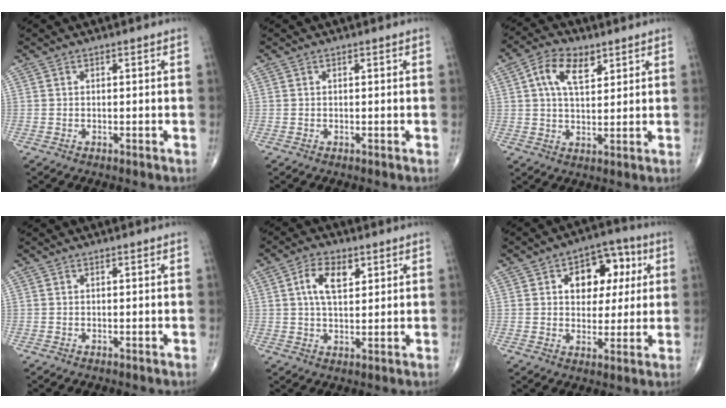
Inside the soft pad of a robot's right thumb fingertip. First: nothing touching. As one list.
[{"total": 0.0}, {"total": 8.6, "force": [3.7, 4.7, 6.2], "torque": [-0.101, -0.005, 0.063]}, {"total": 0.0}, {"total": 7.0, "force": [2.5, 3.7, 5.4], "torque": [-0.092, -0.003, 0.046]}, {"total": 11.8, "force": [3.4, 7.9, 8.1], "torque": [-0.063, 0.008, 0.047]}]